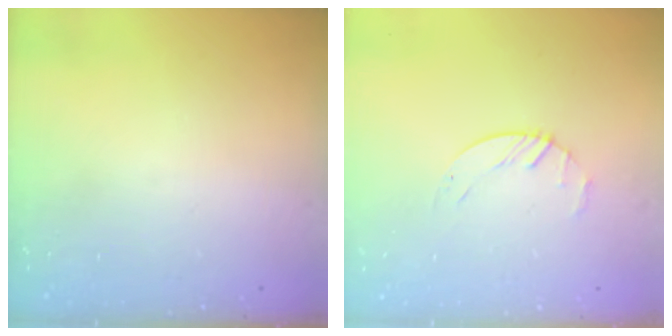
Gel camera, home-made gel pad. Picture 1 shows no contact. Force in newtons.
{"total": 2.2, "press": 2.2, "slide": 0.4}